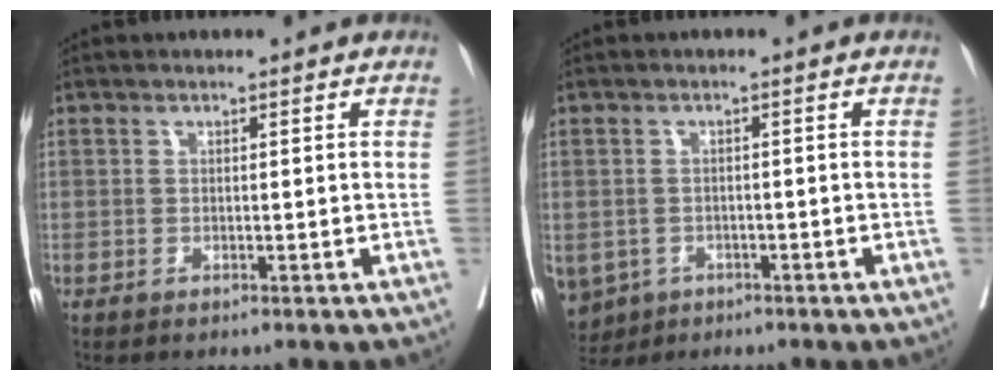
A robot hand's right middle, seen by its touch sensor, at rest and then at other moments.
{"total": 9.5, "force": [-4.7, 7.6, 3.2], "torque": [-0.097, -0.004, -0.065]}